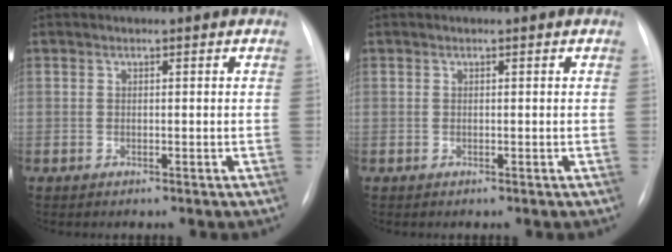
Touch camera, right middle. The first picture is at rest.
{"total": 0.0}